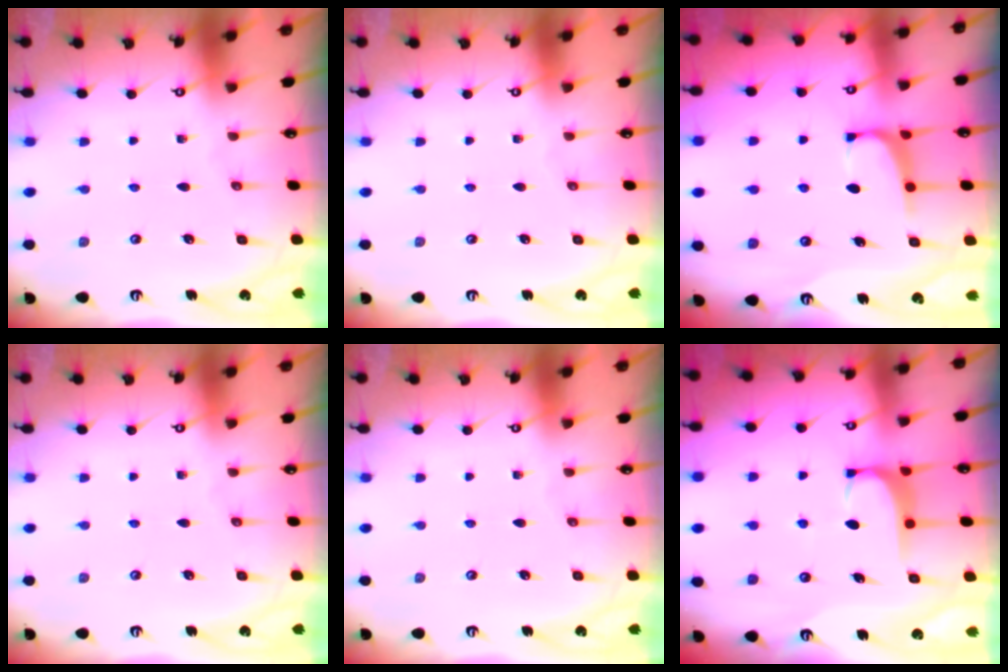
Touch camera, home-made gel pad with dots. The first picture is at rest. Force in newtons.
{"total": 0.0}
{"total": 1.0, "press": 0.6, "slide": 0.7}
{"total": 0.0}
{"total": 0.0}
{"total": 1.9, "press": 1.8, "slide": 0.5}